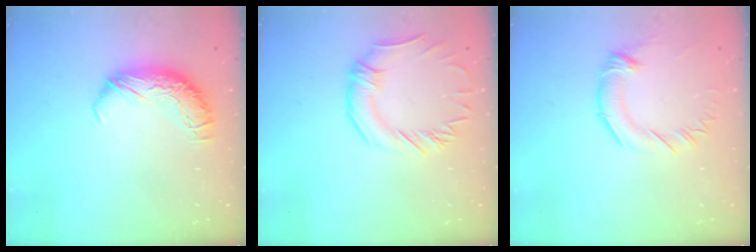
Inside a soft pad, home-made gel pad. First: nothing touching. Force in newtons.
{"total": 1.0, "press": 0.5, "slide": 0.8}
{"total": 1.9, "press": 1.8, "slide": 0.7}